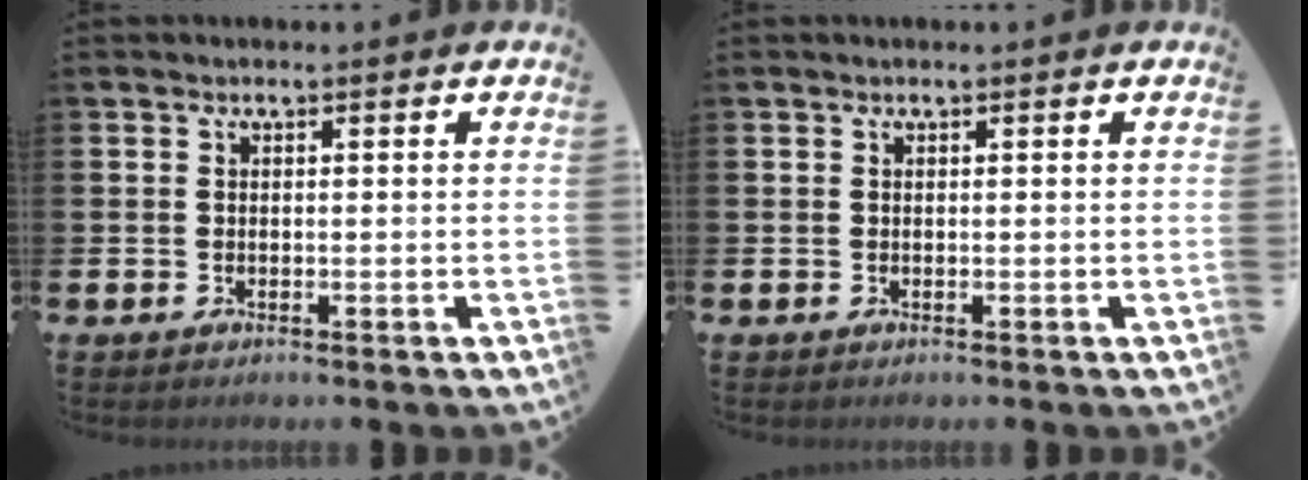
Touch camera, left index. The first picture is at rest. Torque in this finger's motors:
{"motor_torque": [0.14, 0.01, -0.05, 0.01]}